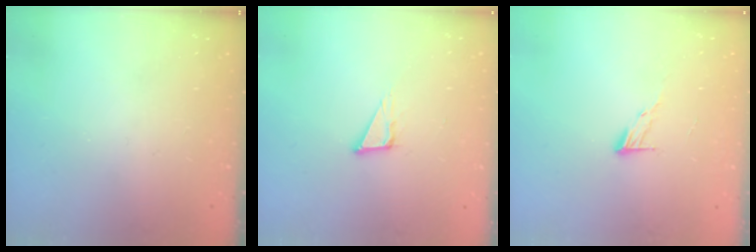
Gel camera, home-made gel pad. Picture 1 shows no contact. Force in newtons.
{"total": 5.9, "press": 5.8, "slide": 1.3}
{"total": 5.9, "press": 5.9, "slide": 0.6}